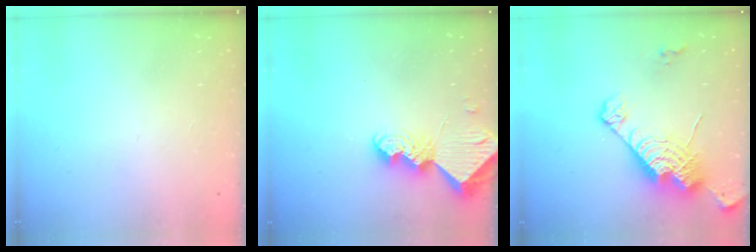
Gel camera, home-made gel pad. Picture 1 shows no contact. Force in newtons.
{"total": 9.6, "press": 9.5, "slide": 0.9}
{"total": 15.6, "press": 15.5, "slide": 1.3}